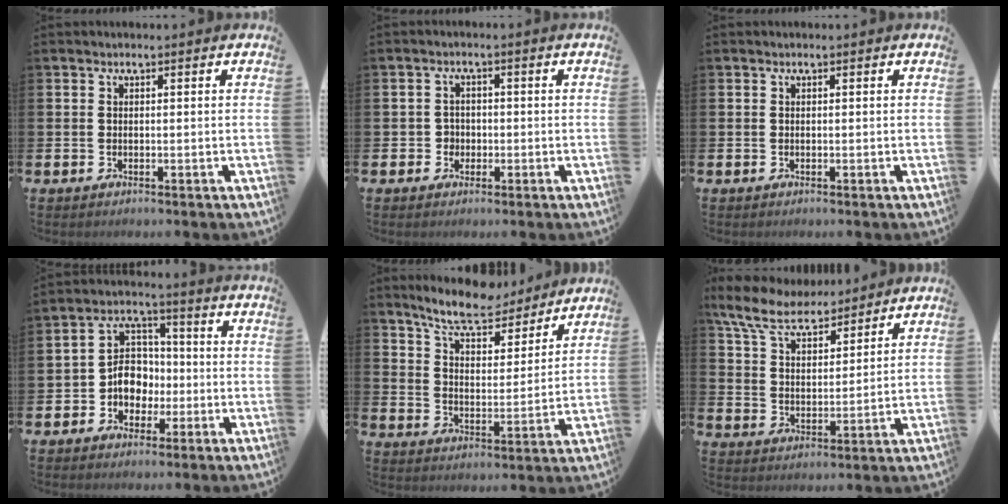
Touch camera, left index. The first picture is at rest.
{"total": 2.0, "force": [-0.5, 1.9, 0.2], "torque": [-0.007, 0.006, -0.016]}
{"total": 0.0}
{"total": 6.1, "force": [-1.0, 5.4, 2.7], "torque": [-0.059, 0.010, -0.023]}
{"total": 8.7, "force": [8.1, 1.8, 2.8], "torque": [-0.074, -0.052, 0.142]}
{"total": 8.1, "force": [7.3, 2.4, 2.5], "torque": [-0.083, -0.036, 0.133]}